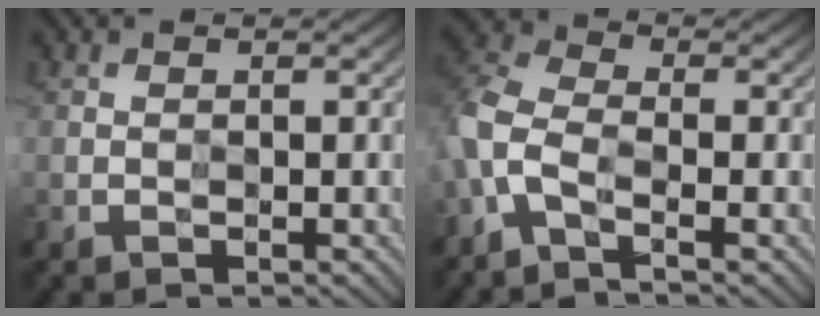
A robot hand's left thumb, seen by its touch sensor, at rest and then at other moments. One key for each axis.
{"total": 6.3, "fx": -3.0, "fy": 3.3, "fz": 4.4, "tx": -0.108, "ty": -0.003, "tz": -0.073}